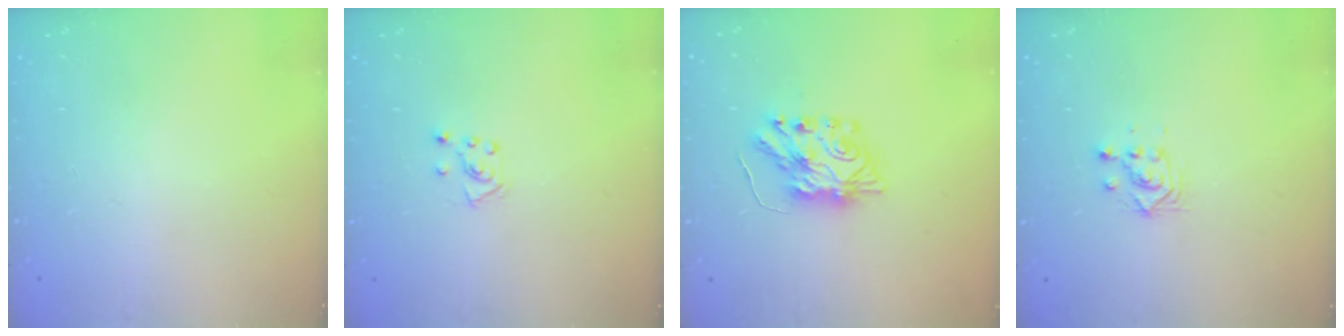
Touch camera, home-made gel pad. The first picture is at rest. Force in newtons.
{"total": 5.9, "press": 5.8, "slide": 0.7}
{"total": 8.4, "press": 8.4, "slide": 0.5}
{"total": 2.8, "press": 2.8, "slide": 0.1}